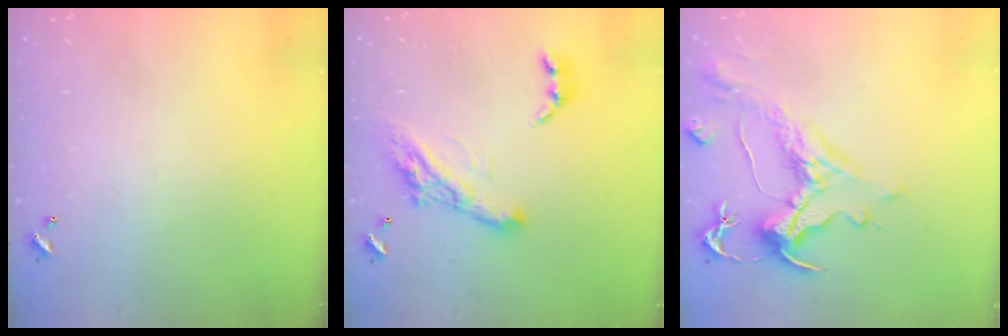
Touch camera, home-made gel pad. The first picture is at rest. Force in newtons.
{"total": 13.4, "press": 13.3, "slide": 1.4}
{"total": 2.0, "press": 1.5, "slide": 1.4}